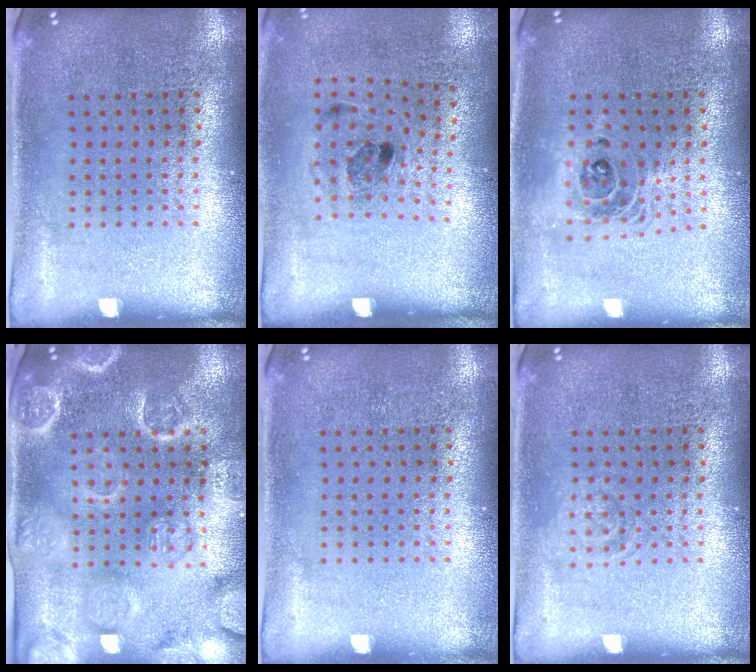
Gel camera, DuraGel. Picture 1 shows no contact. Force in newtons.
{"total": 1.2, "press": 0.7, "slide": 0.9}
{"total": 1.5, "press": 1.3, "slide": 0.9}
{"total": 3.9, "press": 3.7, "slide": 1.3}
{"total": 0.0}
{"total": 1.0, "press": 1.0, "slide": 0.2}